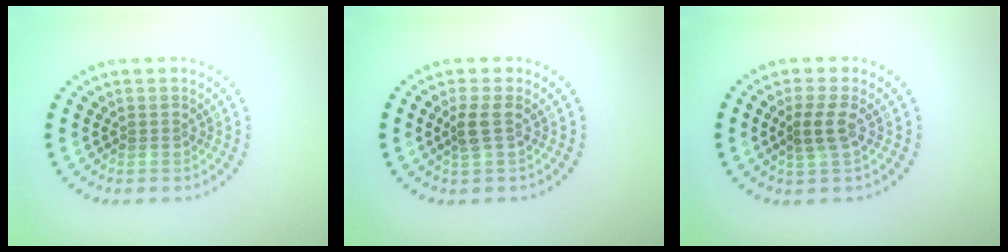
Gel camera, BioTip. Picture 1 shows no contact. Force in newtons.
{"total": 1.7, "press": 1.5, "slide": 0.8}
{"total": 2.0, "press": 1.8, "slide": 0.9}